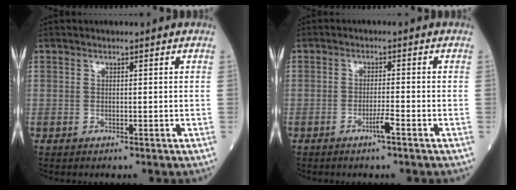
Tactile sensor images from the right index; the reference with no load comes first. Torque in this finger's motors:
{"motor_torque": [0.66, -0.22, 0.33, 0.09]}